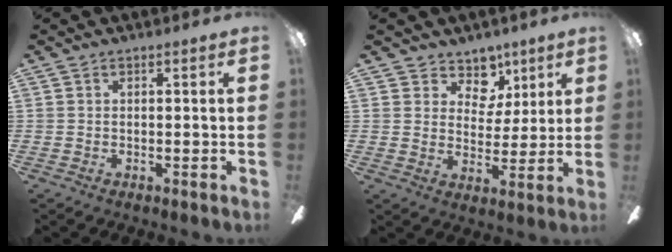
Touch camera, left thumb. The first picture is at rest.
{"total": 8.1, "force": [5.1, 5.9, 2.0], "torque": [-0.038, -0.035, 0.099]}